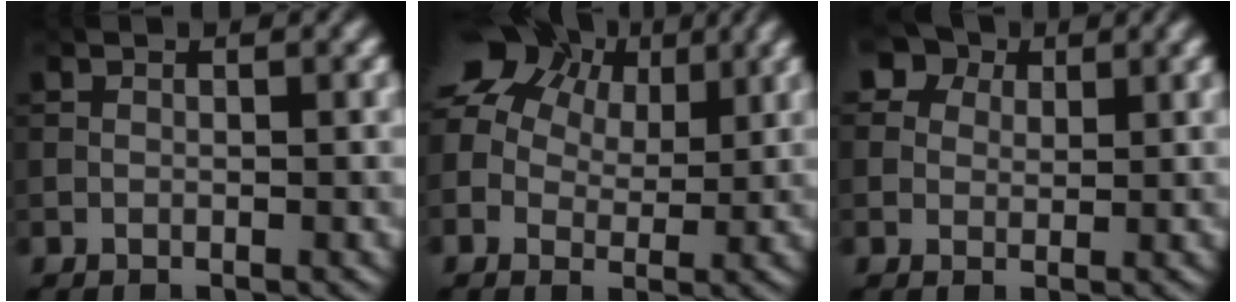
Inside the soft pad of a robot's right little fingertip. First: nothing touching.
{"total": 10.5, "force": [4.6, 6.8, 6.5], "torque": [-0.122, 0.039, 0.065]}
{"total": 4.5, "force": [2.6, 3.2, 1.8], "torque": [-0.040, 0.007, 0.028]}